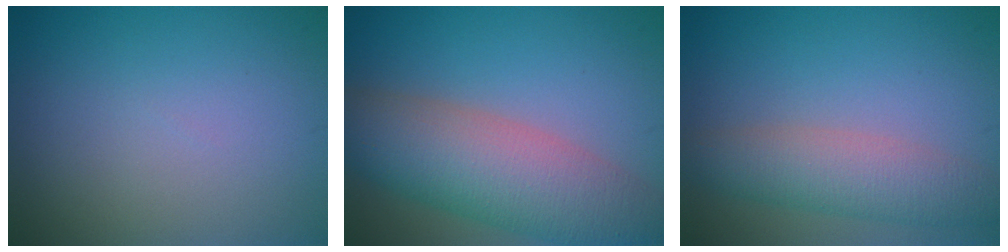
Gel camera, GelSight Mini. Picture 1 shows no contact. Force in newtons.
{"total": 9.0, "press": 9.0, "slide": 0.6}
{"total": 4.5, "press": 4.5, "slide": 0.1}